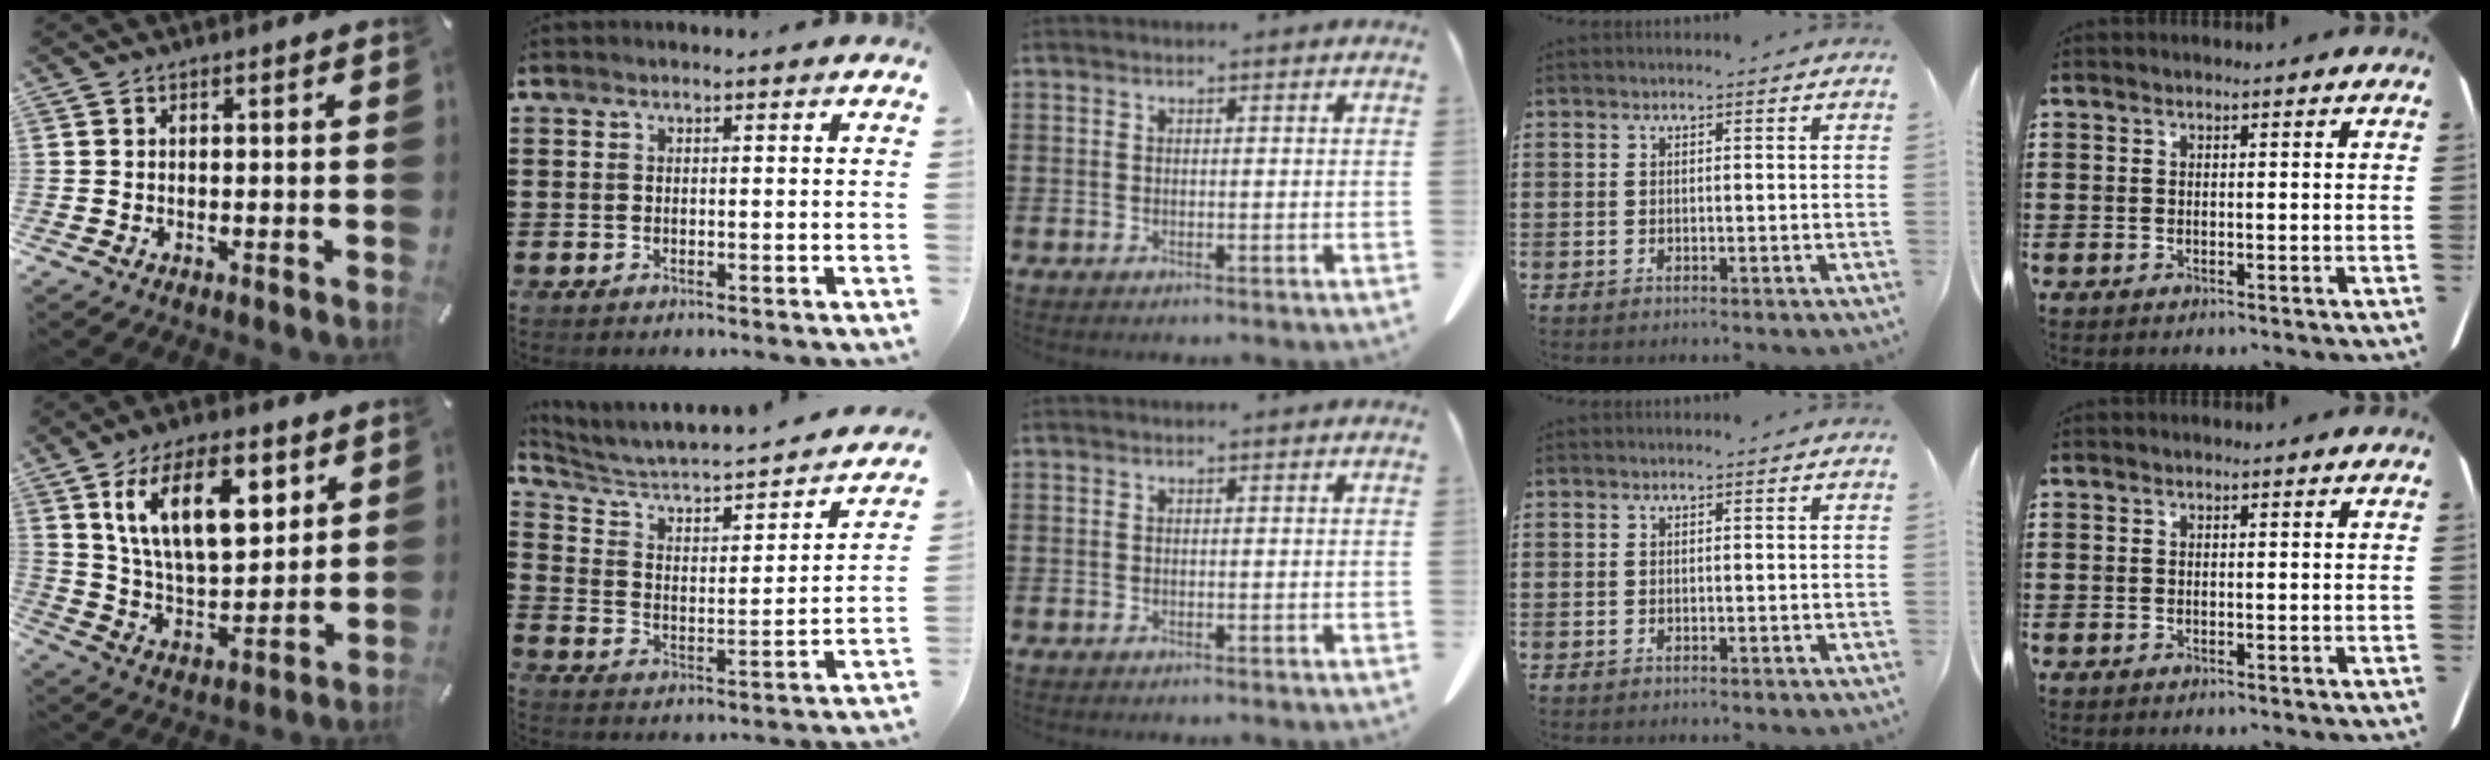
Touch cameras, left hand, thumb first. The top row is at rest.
{"thumb": {"total": 19.0, "force": [9.4, 9.4, 13.6], "torque": [-0.263, -0.020, 0.156]}, "index": {"total": 3.7, "force": [3.0, 1.5, 1.6], "torque": [-0.055, -0.031, 0.037]}}